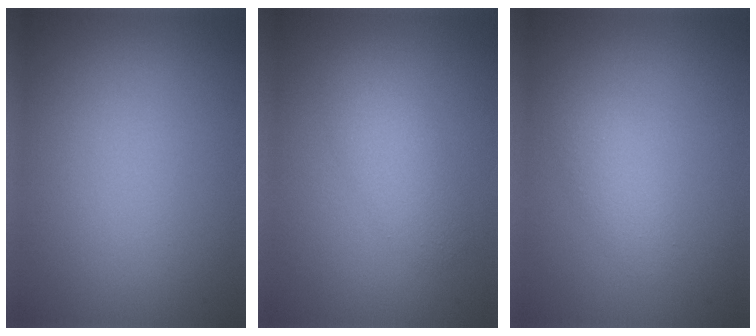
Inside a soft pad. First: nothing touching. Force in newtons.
{"total": 2.5, "press": 2.5, "slide": 0.1}
{"total": 1.5, "press": 1.5, "slide": 0.0}